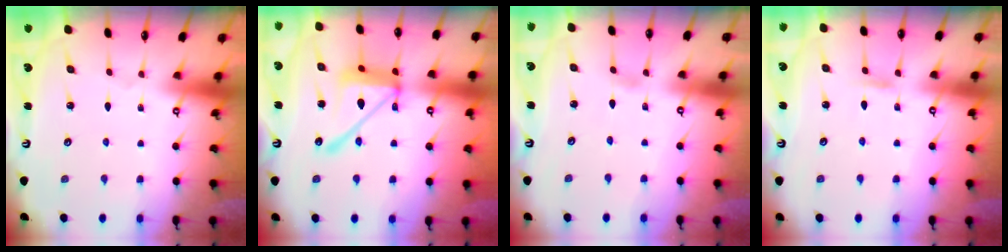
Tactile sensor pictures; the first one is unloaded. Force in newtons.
{"total": 16.8, "press": 16.7, "slide": 1.9}
{"total": 2.1, "press": 2.1, "slide": 0.2}
{"total": 4.6, "press": 4.6, "slide": 0.5}